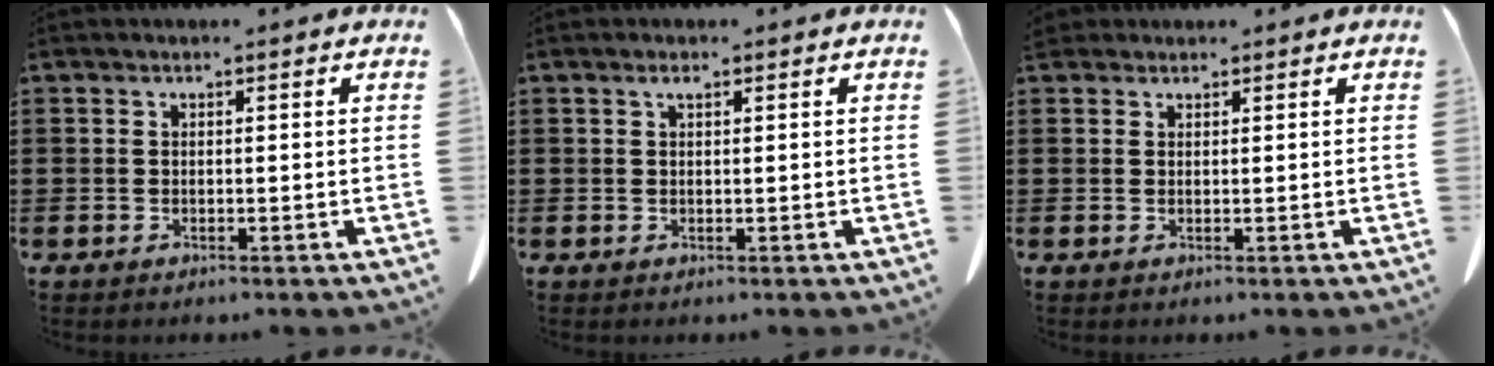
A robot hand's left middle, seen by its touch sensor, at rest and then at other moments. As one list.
[{"total": 1.0, "force": [0.5, 0.3, 0.8], "torque": [-0.017, 0.003, 0.008]}, {"total": 1.2, "force": [1.1, 0.5, 0.1], "torque": [-0.006, 0.004, 0.022]}]